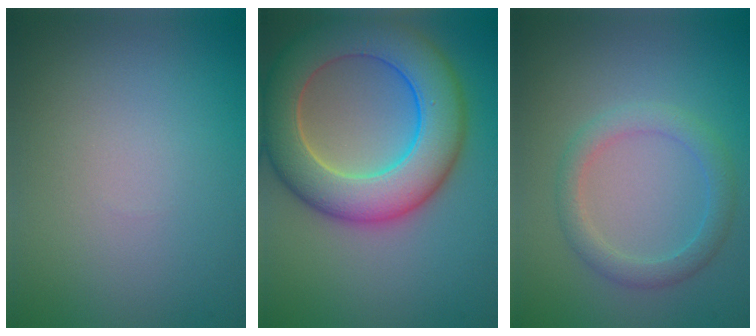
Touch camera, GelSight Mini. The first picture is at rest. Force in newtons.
{"total": 10.1, "press": 10.1, "slide": 0.5}
{"total": 2.6, "press": 2.6, "slide": 0.1}